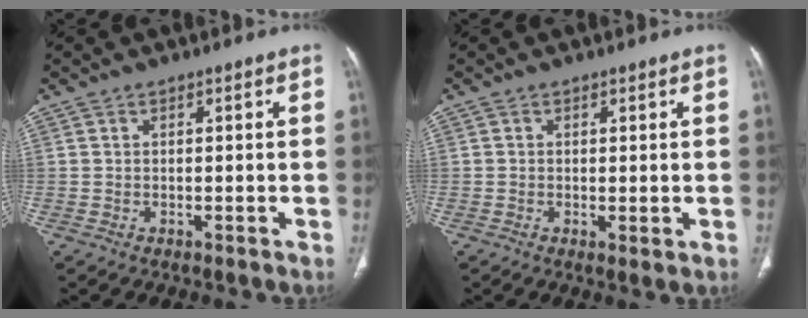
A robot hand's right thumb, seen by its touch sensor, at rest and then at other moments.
{"total": 1.4, "force": [-0.2, 0.4, 1.3], "torque": [-0.028, -0.008, -0.001]}